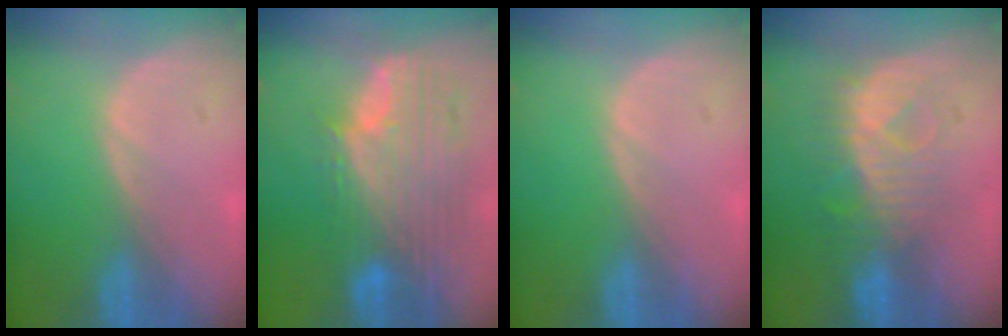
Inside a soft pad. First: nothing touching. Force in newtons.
{"total": 11.9, "press": 10.2, "slide": 6.2}
{"total": 0.0}
{"total": 8.1, "press": 7.9, "slide": 2.0}